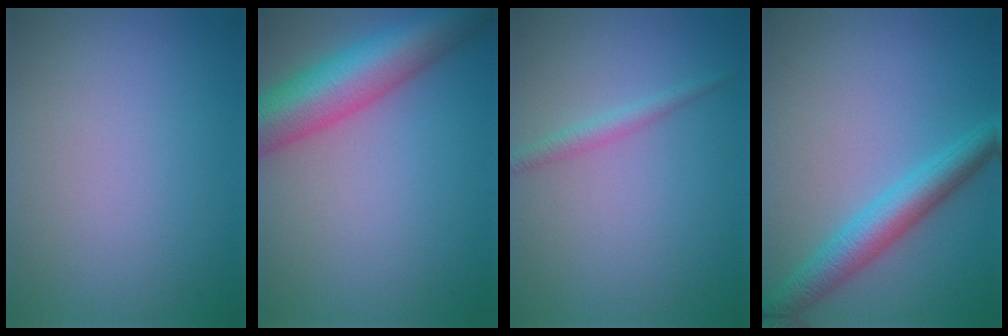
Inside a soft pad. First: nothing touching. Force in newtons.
{"total": 9.2, "press": 9.2, "slide": 0.5}
{"total": 1.4, "press": 1.4, "slide": 0.0}
{"total": 4.4, "press": 4.4, "slide": 0.1}